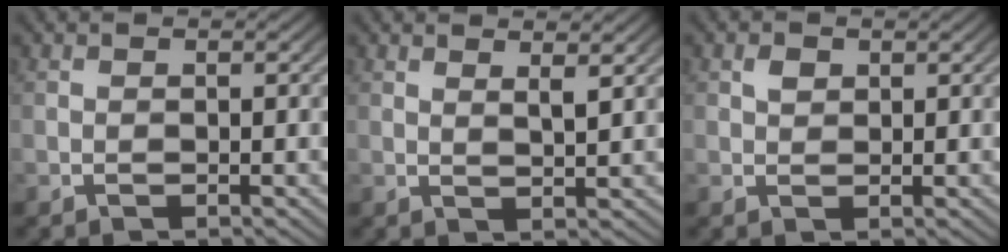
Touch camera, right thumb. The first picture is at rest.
{"total": 1.9, "force": [1.7, 0.2, 0.8], "torque": [-0.015, -0.002, 0.033]}
{"total": 1.2, "force": [0.7, 0.8, 0.4], "torque": [-0.003, -0.001, 0.017]}